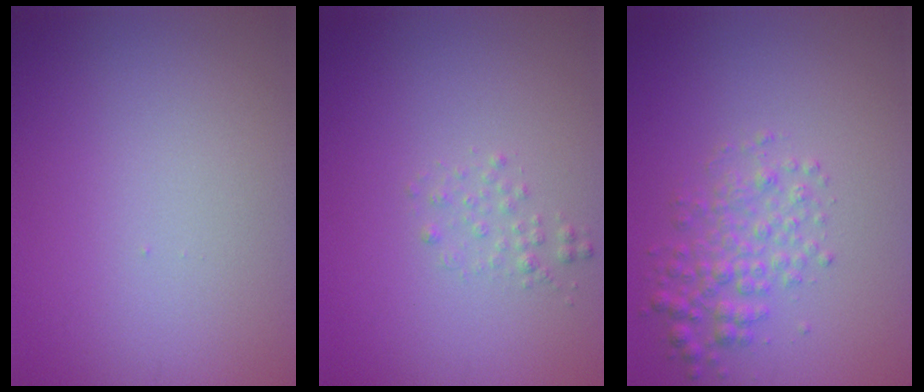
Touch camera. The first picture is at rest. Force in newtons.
{"total": 1.0, "press": 1.0, "slide": 0.0}
{"total": 2.9, "press": 2.9, "slide": 0.0}